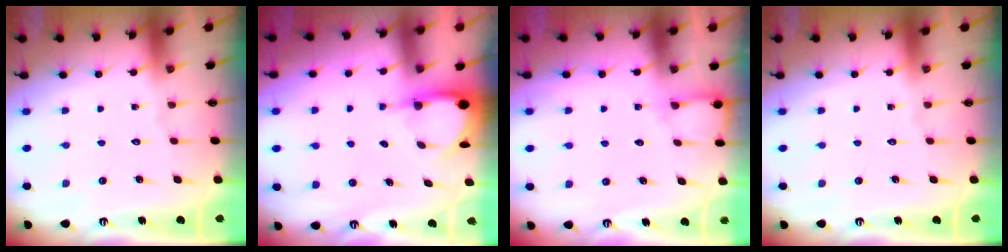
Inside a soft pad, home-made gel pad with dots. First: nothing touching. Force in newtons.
{"total": 3.4, "press": 3.4, "slide": 0.2}
{"total": 5.8, "press": 5.8, "slide": 0.5}
{"total": 0.0}